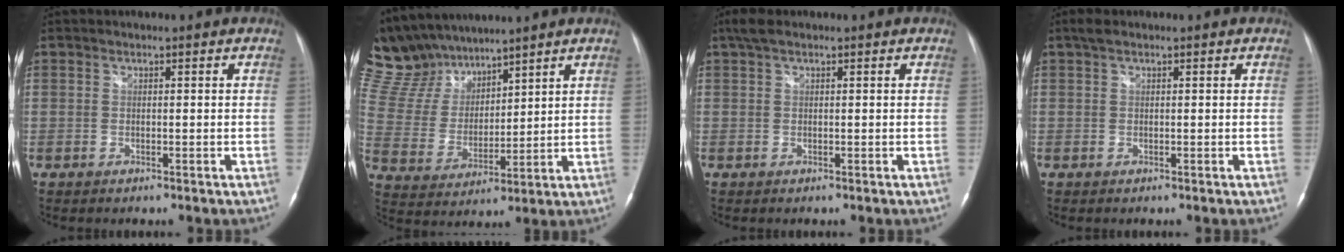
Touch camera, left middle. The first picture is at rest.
{"total": 14.1, "force": [12.7, 4.7, 4.1], "torque": [-0.098, 0.025, 0.257]}
{"total": 2.6, "force": [1.8, 0.9, 1.7], "torque": [-0.040, 0.024, 0.036]}
{"total": 1.5, "force": [1.0, 0.5, 0.9], "torque": [-0.022, 0.019, 0.020]}